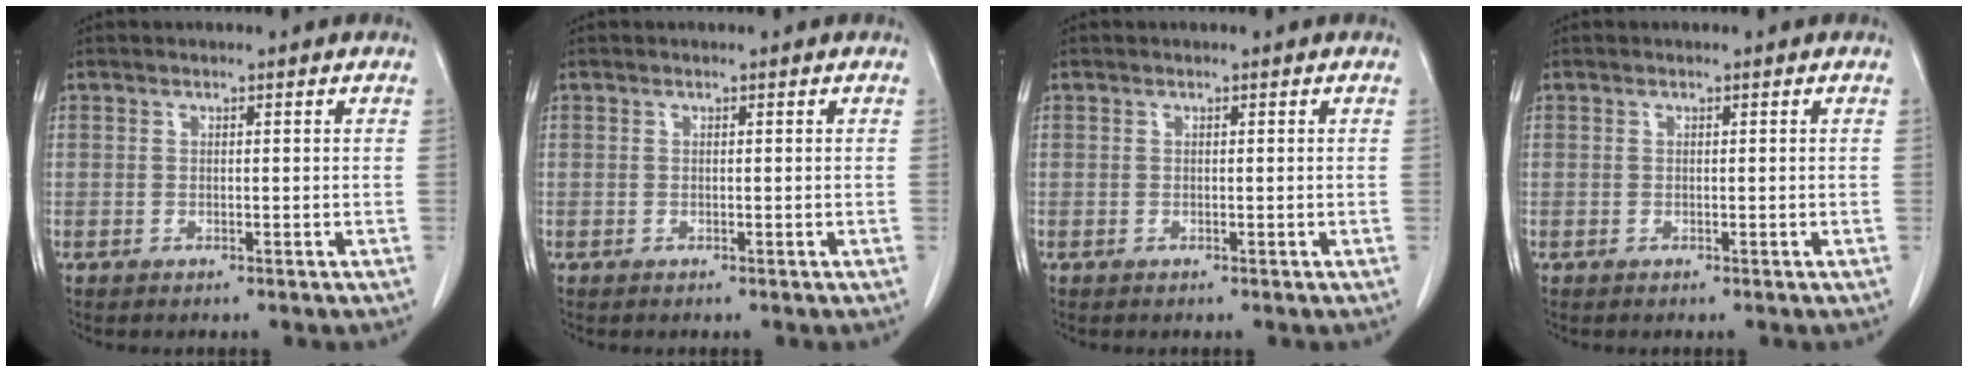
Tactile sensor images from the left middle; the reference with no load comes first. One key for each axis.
{"total": 0.0}
{"total": 0.0}
{"total": 0.0}